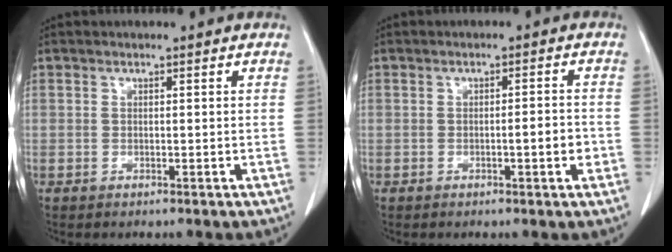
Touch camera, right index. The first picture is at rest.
{"total": 2.9, "force": [-0.8, 0.5, 2.7], "torque": [-0.039, 0.001, -0.011]}